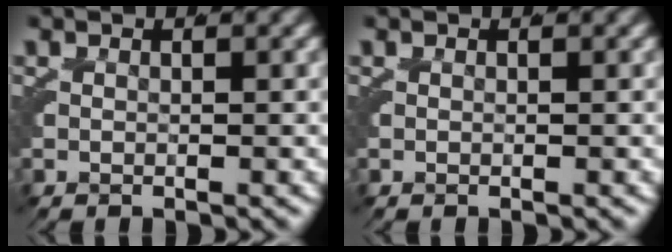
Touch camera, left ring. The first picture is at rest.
{"total": 0.0}